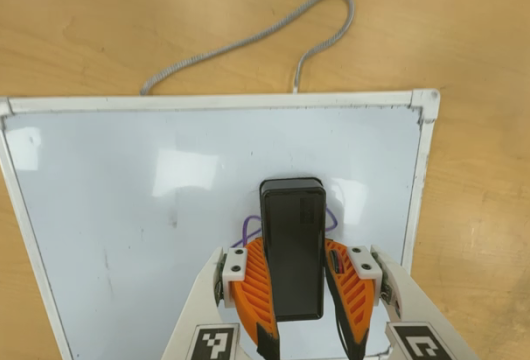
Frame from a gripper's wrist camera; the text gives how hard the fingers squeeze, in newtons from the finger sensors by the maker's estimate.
{"total": 13.6, "left": 13.2, "right": 14.0}